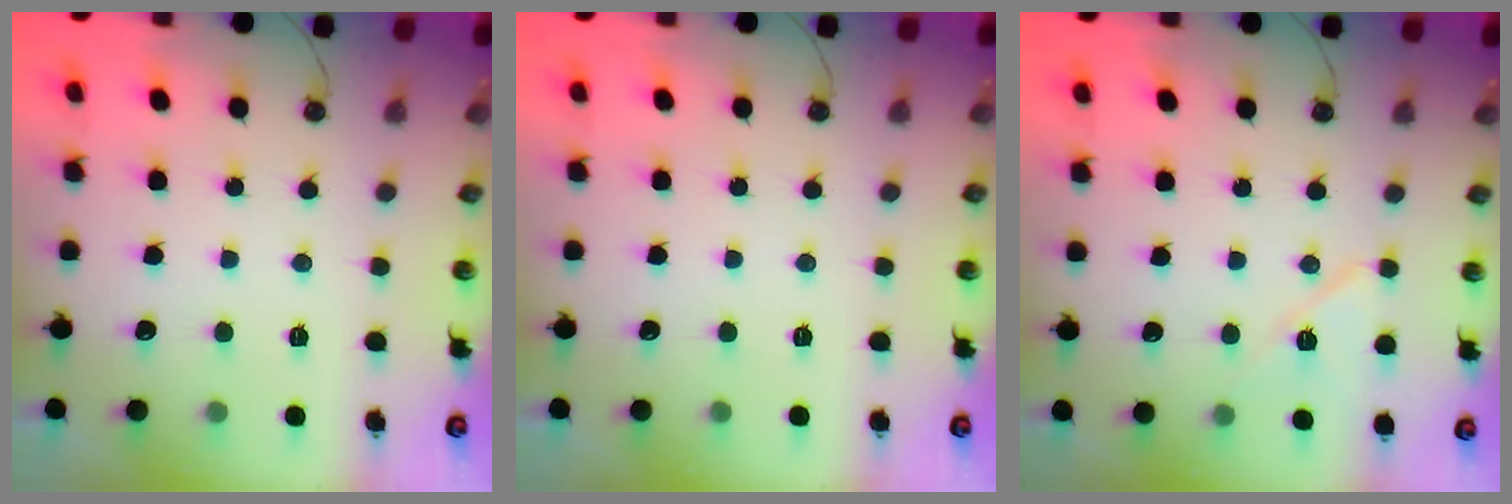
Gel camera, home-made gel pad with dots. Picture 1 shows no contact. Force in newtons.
{"total": 0.0}
{"total": 8.3, "press": 8.2, "slide": 1.1}